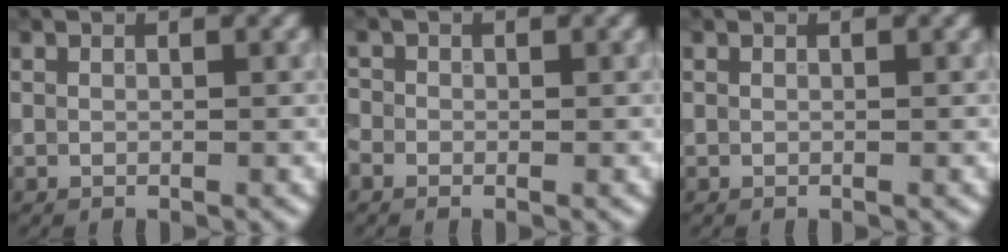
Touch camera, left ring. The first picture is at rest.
{"total": 0.7, "force": [-0.7, 0.1, -0.2], "torque": [0.004, 0.000, -0.009]}
{"total": 0.0}